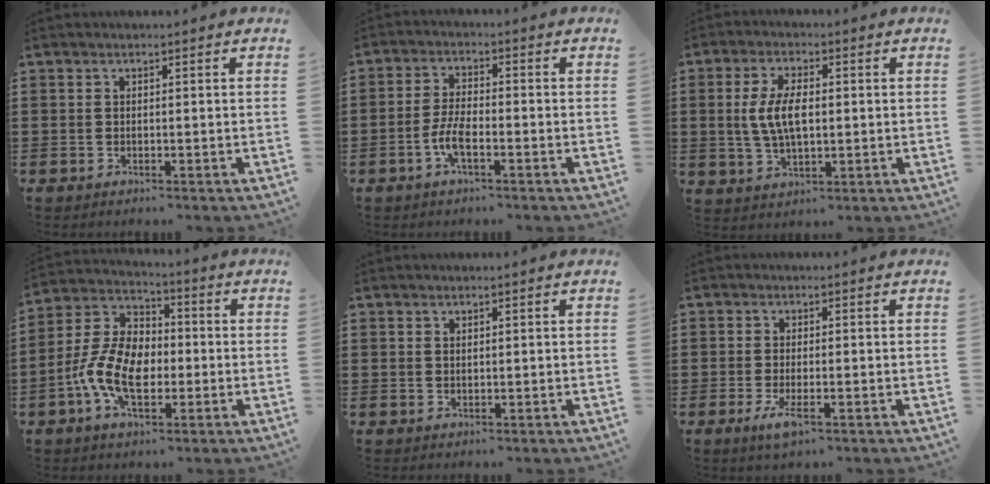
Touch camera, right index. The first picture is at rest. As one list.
[{"total": 4.7, "force": [-2.0, 1.3, 4.1], "torque": [-0.097, -0.007, -0.043]}, {"total": 6.9, "force": [0.3, 3.1, 6.1], "torque": [-0.131, 0.006, 0.001]}, {"total": 10.0, "force": [-2.6, 6.1, 7.4], "torque": [-0.179, 0.005, -0.054]}, {"total": 0.6, "force": [0.4, 0.4, 0.2], "torque": [-0.005, 0.002, 0.008]}, {"total": 3.1, "force": [-1.4, 0.4, 2.7], "torque": [-0.065, -0.018, -0.027]}]